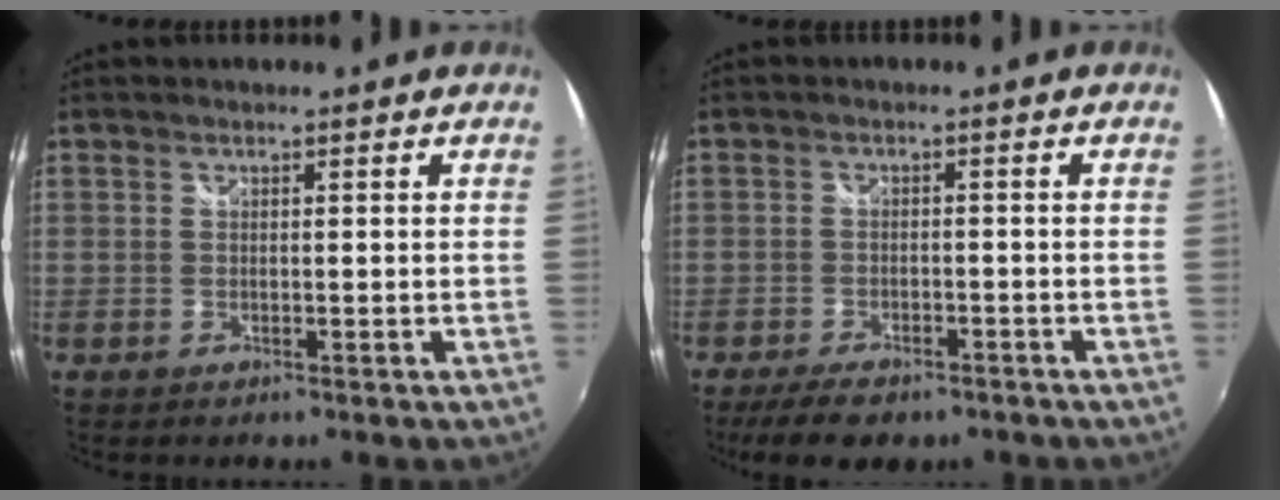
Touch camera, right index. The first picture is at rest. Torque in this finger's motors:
{"motor_torque": [-0.17, -0.06, -0.09, -0.06]}